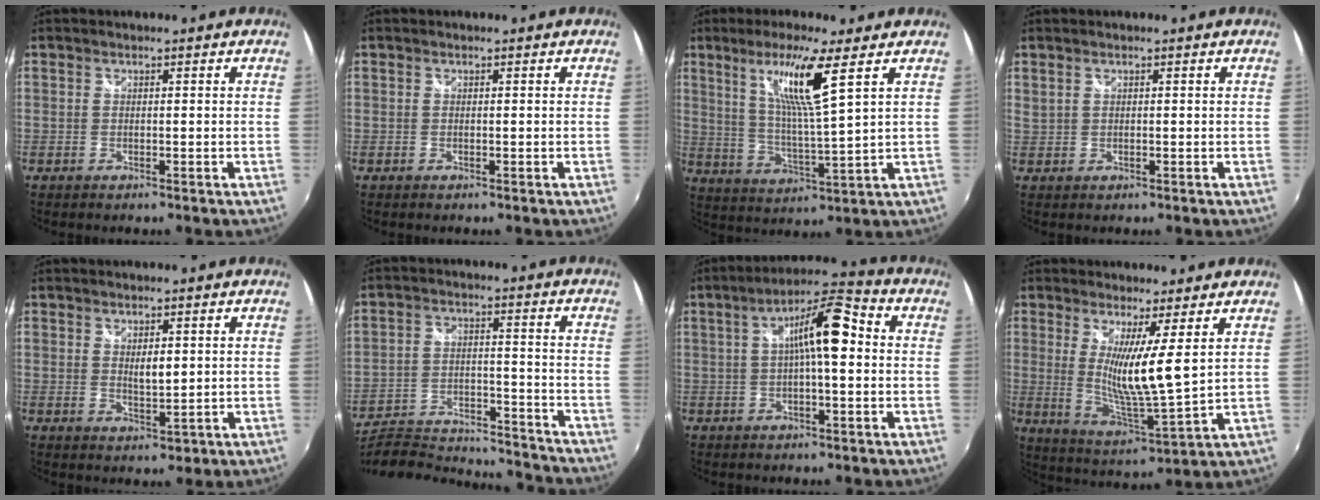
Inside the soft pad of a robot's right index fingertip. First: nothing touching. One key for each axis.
{"total": 0.0}
{"total": 10.7, "fx": 5.3, "fy": -0.5, "fz": 9.3, "tx": -0.168, "ty": -0.007, "tz": 0.102}
{"total": 1.0, "fx": 0.8, "fy": 0.2, "fz": 0.6, "tx": -0.012, "ty": 0.002, "tz": 0.015}
{"total": 2.8, "fx": 0.5, "fy": 1.7, "fz": 2.2, "tx": -0.031, "ty": -0.002, "tz": 0.011}
{"total": 26.9, "fx": -23.2, "fy": 7.9, "fz": 10.9, "tx": -0.222, "ty": -0.027, "tz": -0.328}
{"total": 10.1, "fx": 0.6, "fy": 2.6, "fz": 9.8, "tx": -0.159, "ty": 0.029, "tz": 0.007}
{"total": 10.0, "fx": 3.1, "fy": -0.5, "fz": 9.5, "tx": -0.166, "ty": -0.029, "tz": 0.056}